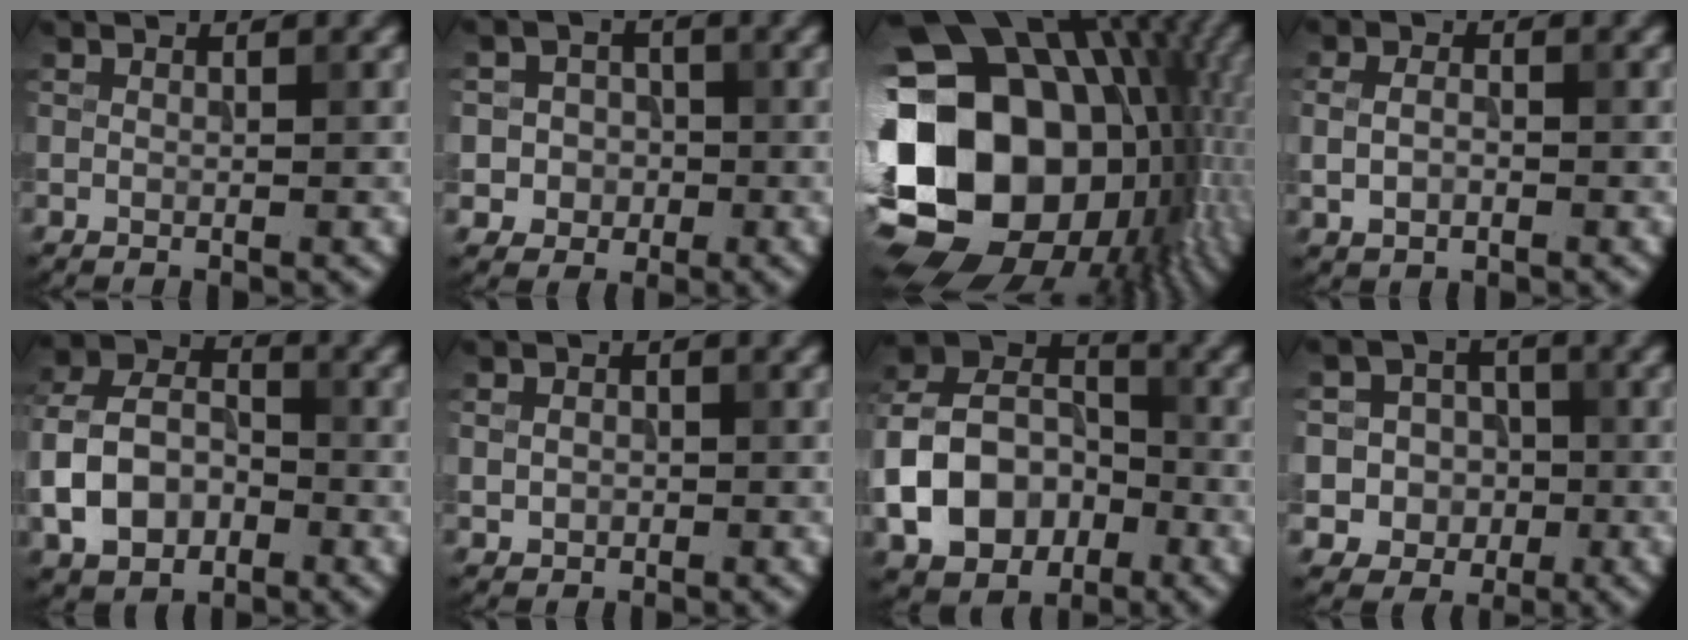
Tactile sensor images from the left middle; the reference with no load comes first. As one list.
[{"total": 3.9, "force": [-0.6, 3.7, 0.8], "torque": [0.008, 0.014, -0.030]}, {"total": 21.0, "force": [-0.7, 15.6, 14.0], "torque": [-0.271, -0.002, -0.001]}, {"total": 2.2, "force": [-0.1, 1.5, 1.6], "torque": [-0.034, 0.001, -0.002]}, {"total": 7.6, "force": [-2.3, 5.4, 4.7], "torque": [-0.096, 0.007, -0.057]}, {"total": 1.5, "force": [-0.1, 1.3, 0.6], "torque": [-0.010, -0.003, -0.002]}, {"total": 10.3, "force": [-3.3, 7.6, 6.1], "torque": [-0.122, 0.004, -0.075]}, {"total": 6.1, "force": [-1.0, 5.8, 1.3], "torque": [-0.013, 0.021, -0.044]}]